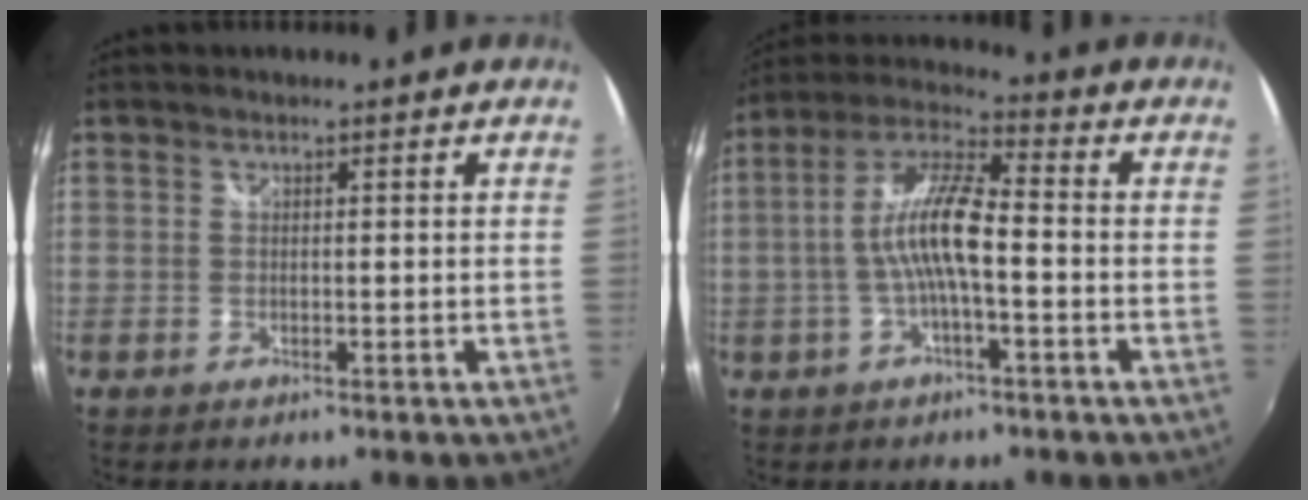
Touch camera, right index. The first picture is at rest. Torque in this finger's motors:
{"motor_torque": [0.93, -0.54, 0.80, 0.21]}